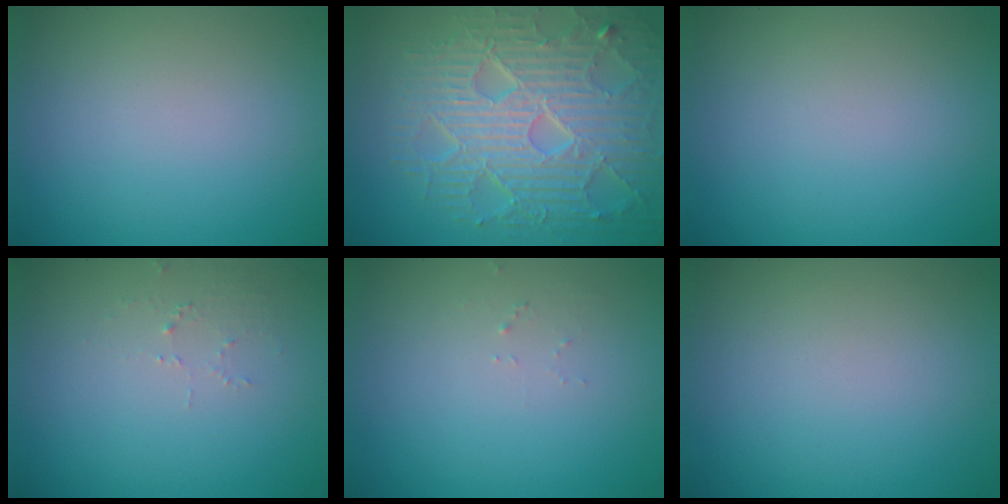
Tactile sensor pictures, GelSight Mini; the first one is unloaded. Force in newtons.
{"total": 9.2, "press": 6.6, "slide": 6.5}
{"total": 0.0}
{"total": 1.1, "press": 1.1, "slide": 0.1}
{"total": 0.7, "press": 0.7, "slide": 0.1}
{"total": 0.0}